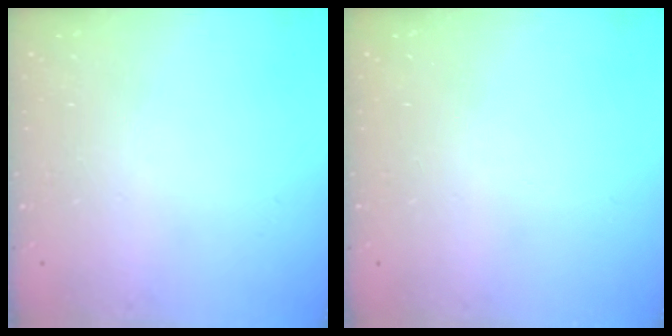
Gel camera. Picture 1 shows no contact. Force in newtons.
{"total": 0.0}